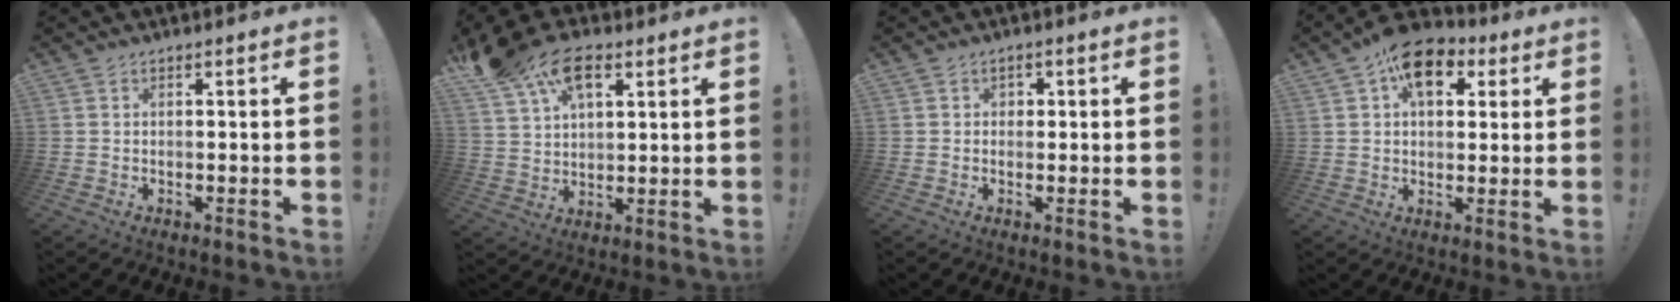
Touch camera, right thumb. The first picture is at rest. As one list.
[{"total": 15.7, "force": [8.6, 9.5, 9.1], "torque": [-0.163, -0.036, 0.159]}, {"total": 1.4, "force": [0.0, 1.3, 0.4], "torque": [-0.007, 0.001, -0.001]}, {"total": 12.5, "force": [5.7, 8.2, 7.5], "torque": [-0.106, -0.015, 0.106]}]